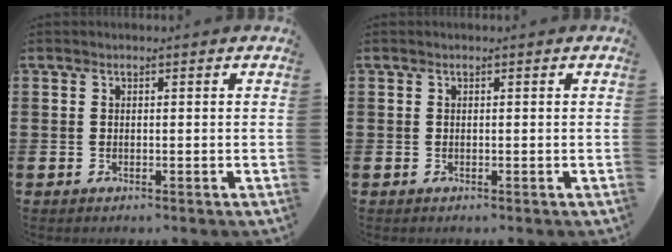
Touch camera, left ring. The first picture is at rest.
{"total": 0.0}